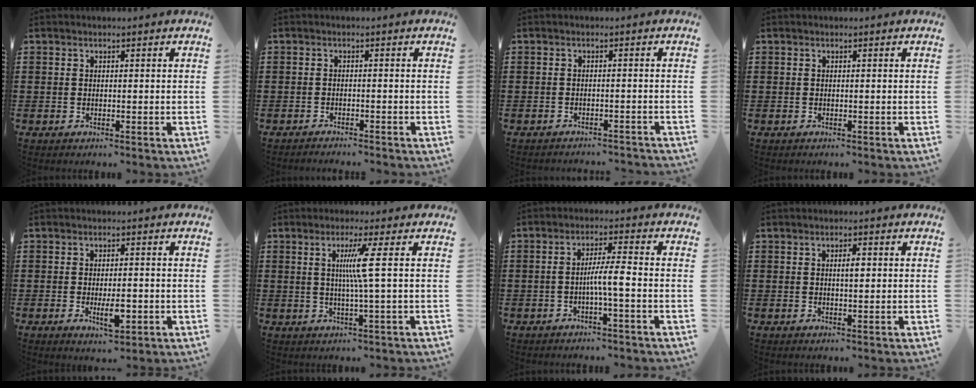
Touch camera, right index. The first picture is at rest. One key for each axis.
{"total": 1.2, "fx": -1.2, "fy": -0.1, "fz": 0.0, "tx": -0.004, "ty": 0.001, "tz": -0.024}
{"total": 1.5, "fx": -1.5, "fy": -0.1, "fz": 0.2, "tx": -0.006, "ty": 0.001, "tz": -0.031}
{"total": 0.0}
{"total": 4.5, "fx": -1.1, "fy": 1.7, "fz": 4.0, "tx": -0.064, "ty": 0.000, "tz": -0.022}
{"total": 5.6, "fx": 0.9, "fy": -1.2, "fz": 5.4, "tx": -0.106, "ty": -0.009, "tz": 0.008}
{"total": 4.5, "fx": -1.2, "fy": 0.3, "fz": 4.3, "tx": -0.079, "ty": 0.000, "tz": -0.025}
{"total": 2.2, "fx": 0.4, "fy": 0.6, "fz": 2.0, "tx": -0.040, "ty": 0.004, "tz": 0.005}